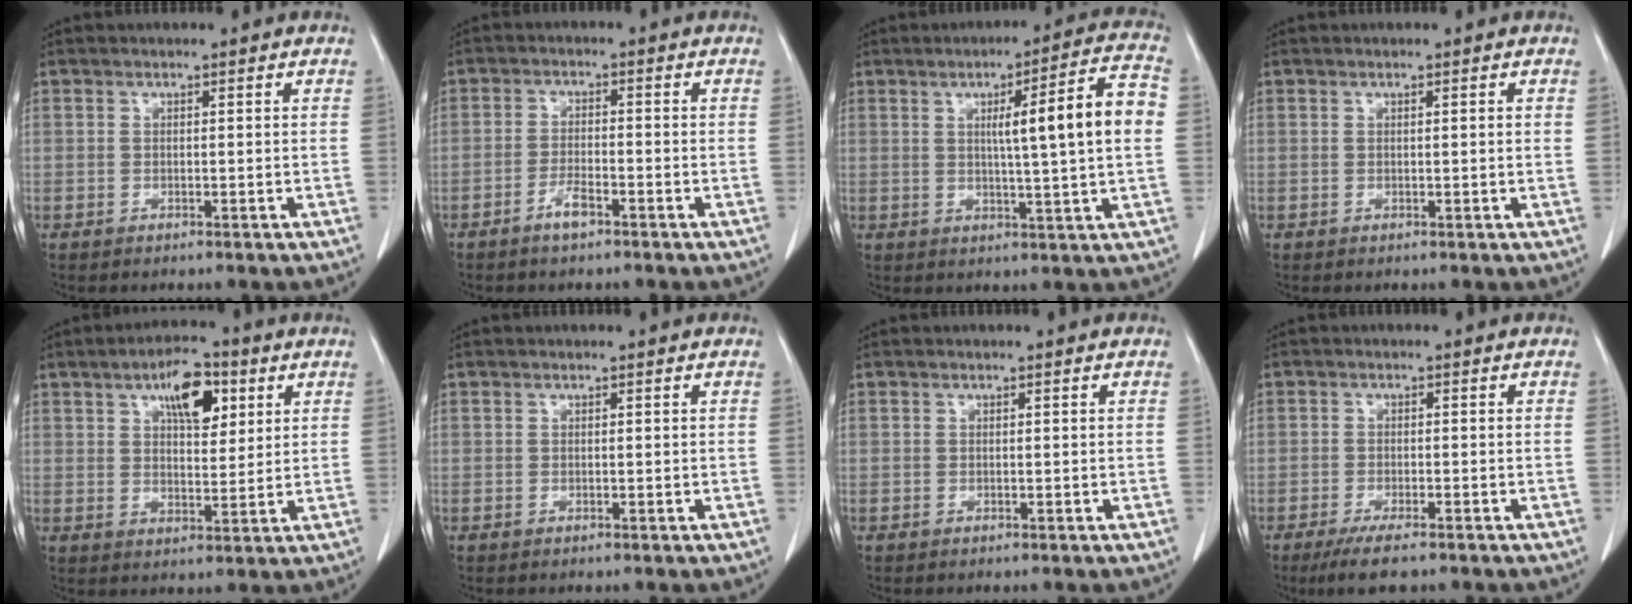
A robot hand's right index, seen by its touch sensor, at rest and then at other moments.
{"total": 3.1, "force": [-2.1, 0.6, 2.1], "torque": [-0.038, 0.001, -0.039]}
{"total": 12.0, "force": [1.4, -0.3, 11.9], "torque": [-0.170, 0.014, 0.019]}
{"total": 0.7, "force": [0.2, 0.0, 0.7], "torque": [-0.011, 0.001, 0.003]}
{"total": 8.4, "force": [3.9, 3.4, 6.7], "torque": [-0.107, 0.010, 0.064]}
{"total": 0.0}
{"total": 0.0}
{"total": 4.7, "force": [-3.4, 1.1, 3.0], "torque": [-0.054, -0.008, -0.056]}